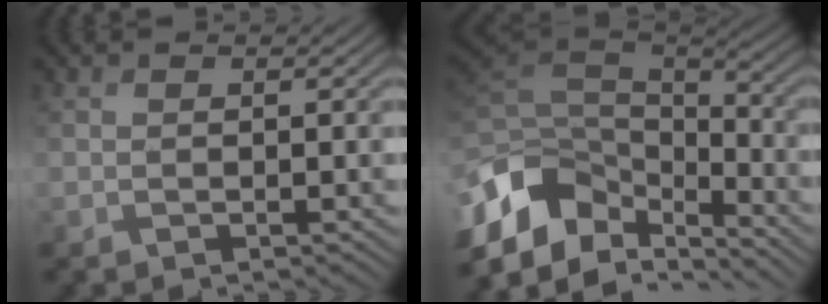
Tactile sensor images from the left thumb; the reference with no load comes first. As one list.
[{"total": 13.1, "force": [-5.9, 8.0, 8.5], "torque": [-0.245, -0.003, -0.104]}]